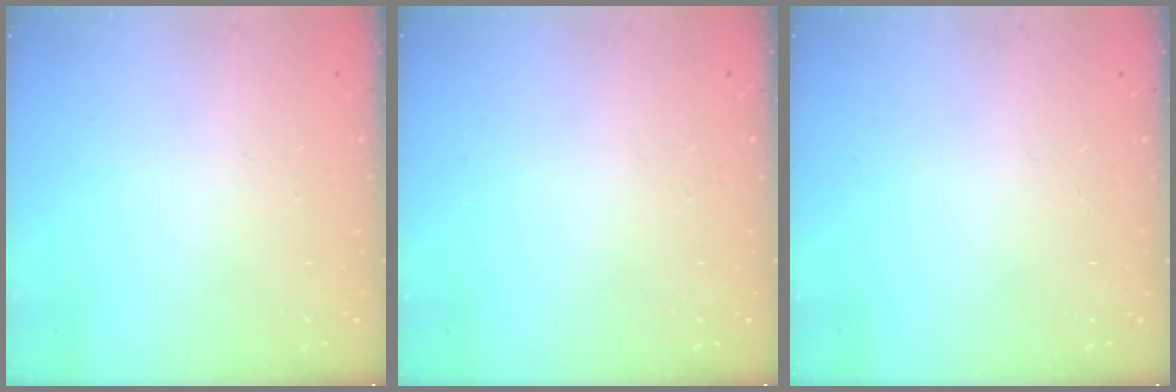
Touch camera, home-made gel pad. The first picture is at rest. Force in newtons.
{"total": 0.0}
{"total": 0.0}